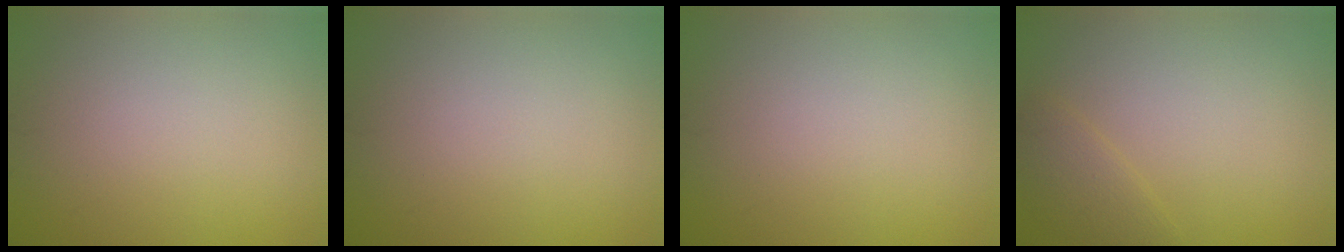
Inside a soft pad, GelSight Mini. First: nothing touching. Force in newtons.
{"total": 0.0}
{"total": 0.0}
{"total": 1.5, "press": 1.5, "slide": 0.1}